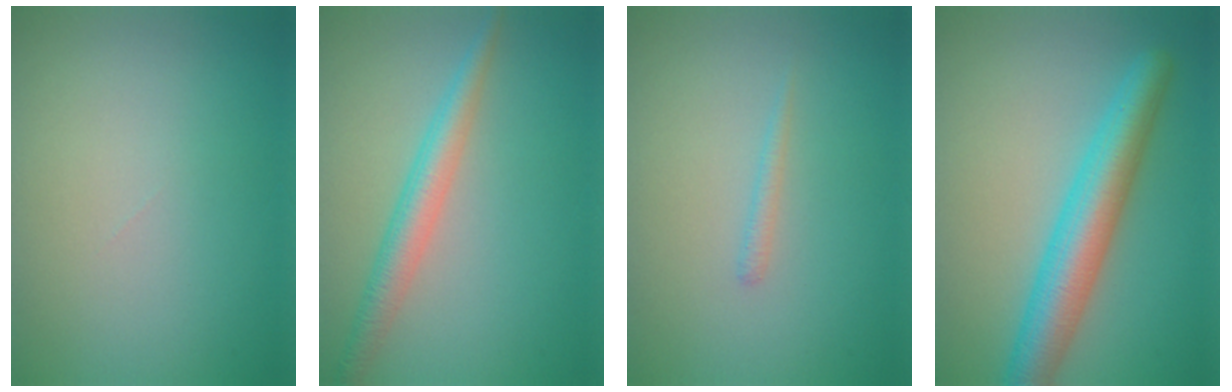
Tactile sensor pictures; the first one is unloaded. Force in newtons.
{"total": 3.3, "press": 3.3, "slide": 0.0}
{"total": 0.8, "press": 0.8, "slide": 0.1}
{"total": 6.2, "press": 6.2, "slide": 0.3}